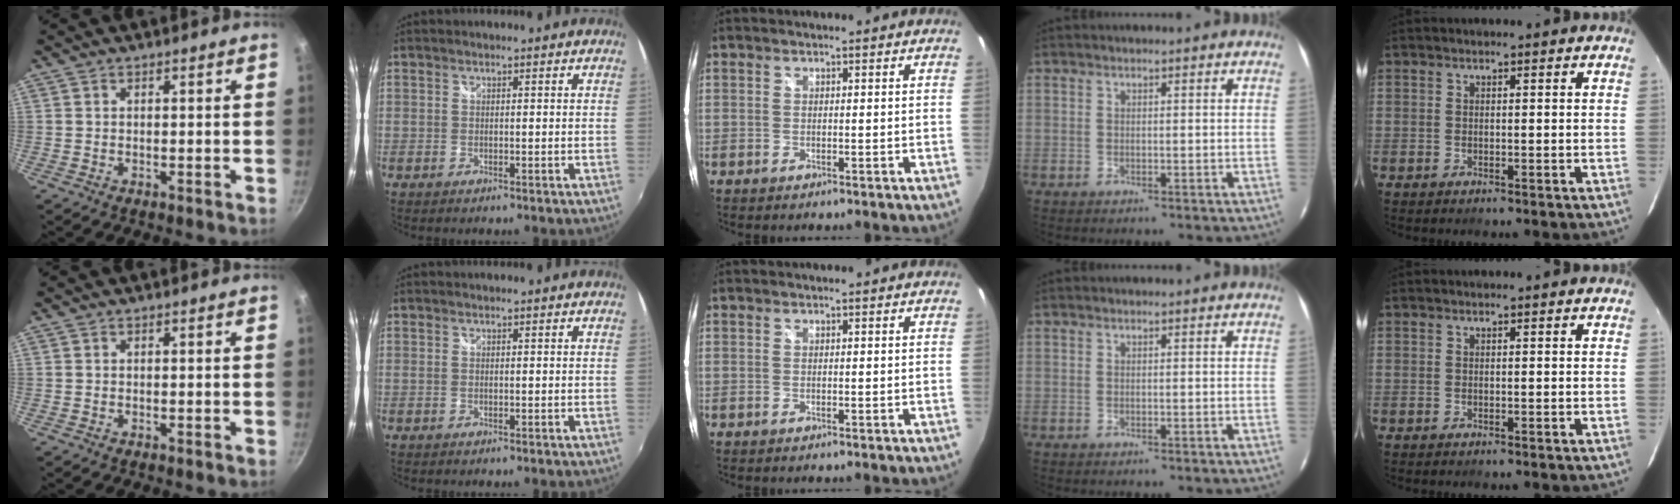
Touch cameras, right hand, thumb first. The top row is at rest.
{}